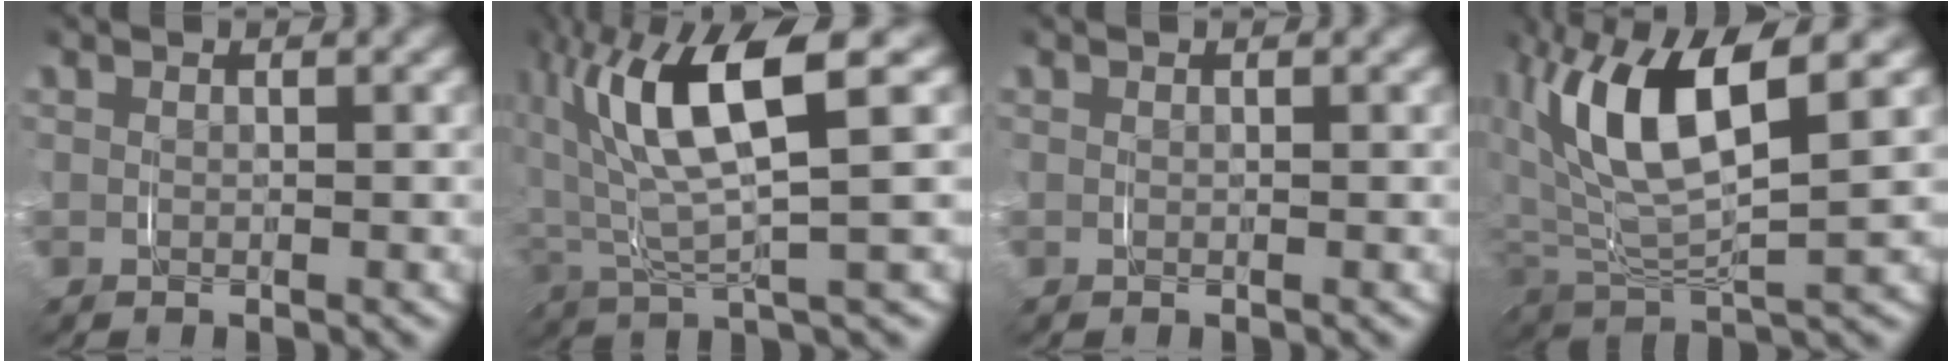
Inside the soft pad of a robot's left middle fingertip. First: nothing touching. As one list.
[{"total": 9.5, "force": [1.6, 4.5, 8.2], "torque": [-0.175, 0.006, 0.022]}, {"total": 0.0}, {"total": 8.4, "force": [1.6, 4.0, 7.2], "torque": [-0.154, 0.001, 0.026]}]